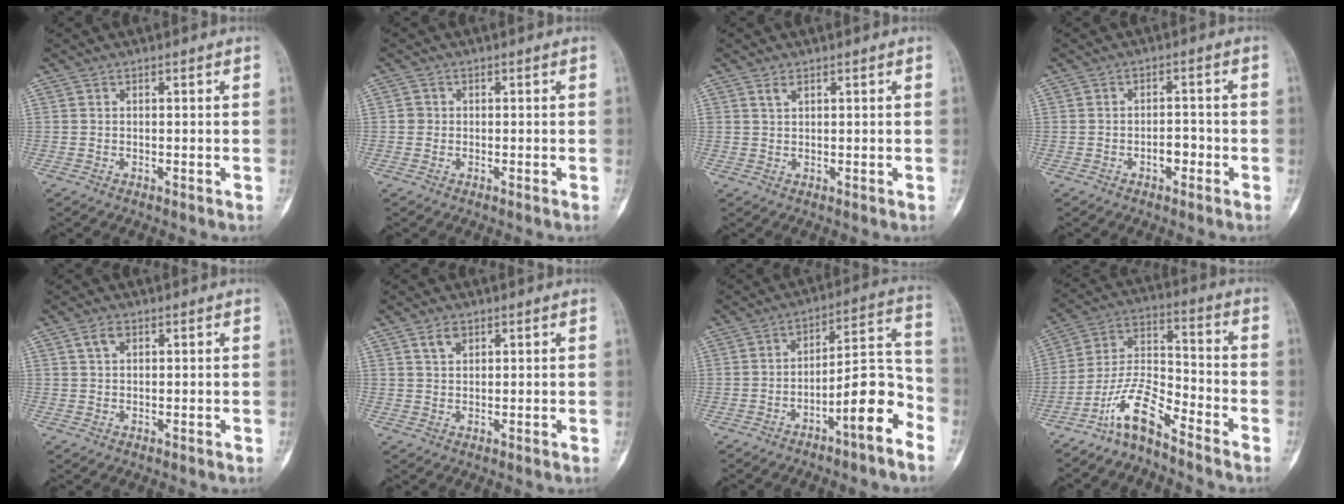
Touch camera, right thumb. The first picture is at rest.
{"total": 1.1, "force": [-0.2, 1.1, 0.3], "torque": [0.001, 0.004, -0.006]}
{"total": 1.3, "force": [0.8, 0.6, 0.8], "torque": [-0.013, 0.000, 0.018]}
{"total": 2.8, "force": [-1.2, 1.6, 2.0], "torque": [-0.020, 0.013, -0.019]}
{"total": 2.3, "force": [1.0, 1.4, 1.5], "torque": [-0.026, 0.003, 0.020]}
{"total": 2.6, "force": [1.5, 1.6, 1.4], "torque": [-0.022, -0.005, 0.030]}
{"total": 11.4, "force": [-6.4, 2.5, 9.1], "torque": [-0.138, 0.069, -0.099]}
{"total": 9.8, "force": [-7.6, 2.2, 5.8], "torque": [-0.122, 0.078, -0.151]}